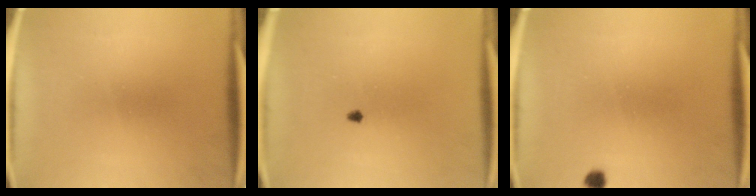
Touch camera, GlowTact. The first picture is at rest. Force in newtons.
{"total": 0.7}
{"total": 1.4}